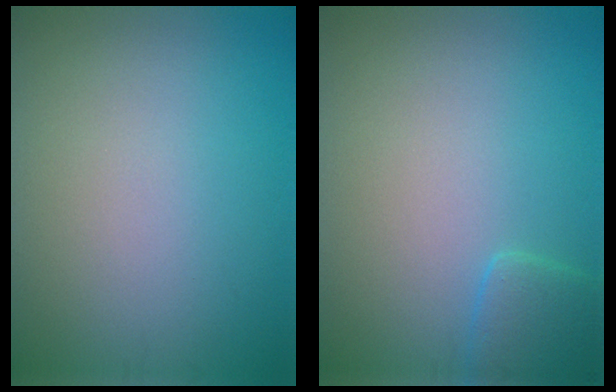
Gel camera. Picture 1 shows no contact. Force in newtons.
{"total": 2.4, "press": 2.4, "slide": 0.1}